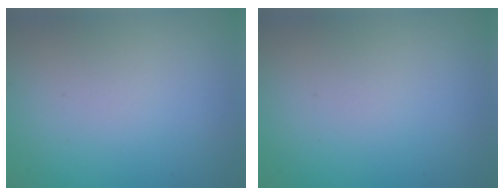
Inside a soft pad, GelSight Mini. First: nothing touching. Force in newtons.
{"total": 0.0}